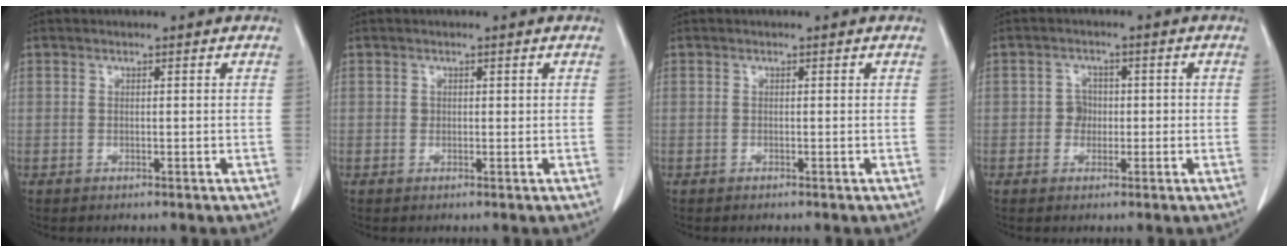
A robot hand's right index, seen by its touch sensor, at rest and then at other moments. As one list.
[{"total": 0.7, "force": [0.2, 0.6, 0.2], "torque": [0.003, 0.001, 0.002]}, {"total": 0.0}, {"total": 2.6, "force": [-0.4, 2.4, 0.9], "torque": [-0.007, 0.008, -0.007]}]